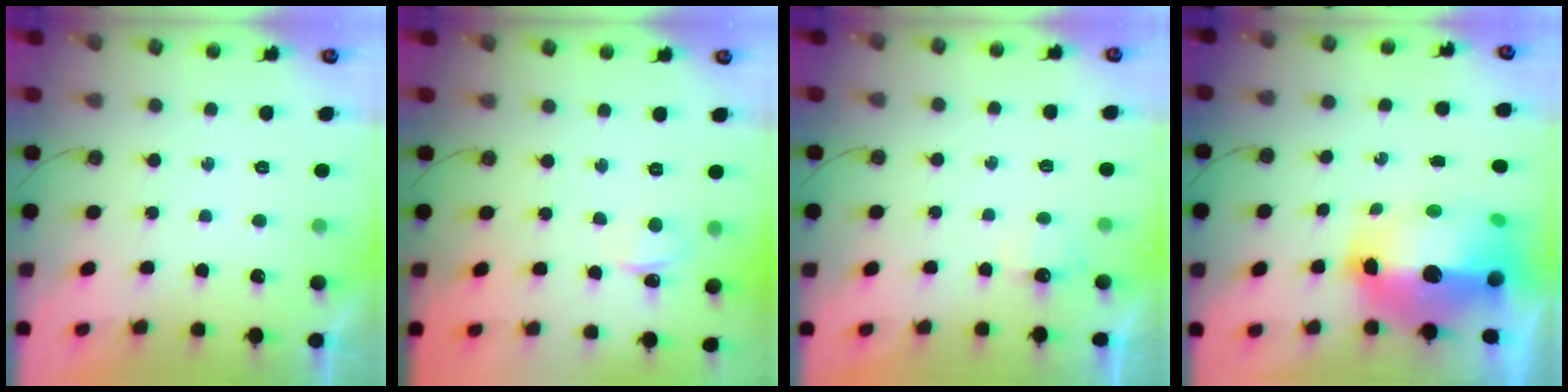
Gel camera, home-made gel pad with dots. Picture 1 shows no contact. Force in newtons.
{"total": 2.8, "press": 2.7, "slide": 0.4}
{"total": 2.7, "press": 2.6, "slide": 0.4}
{"total": 20.3, "press": 20.2, "slide": 2.1}